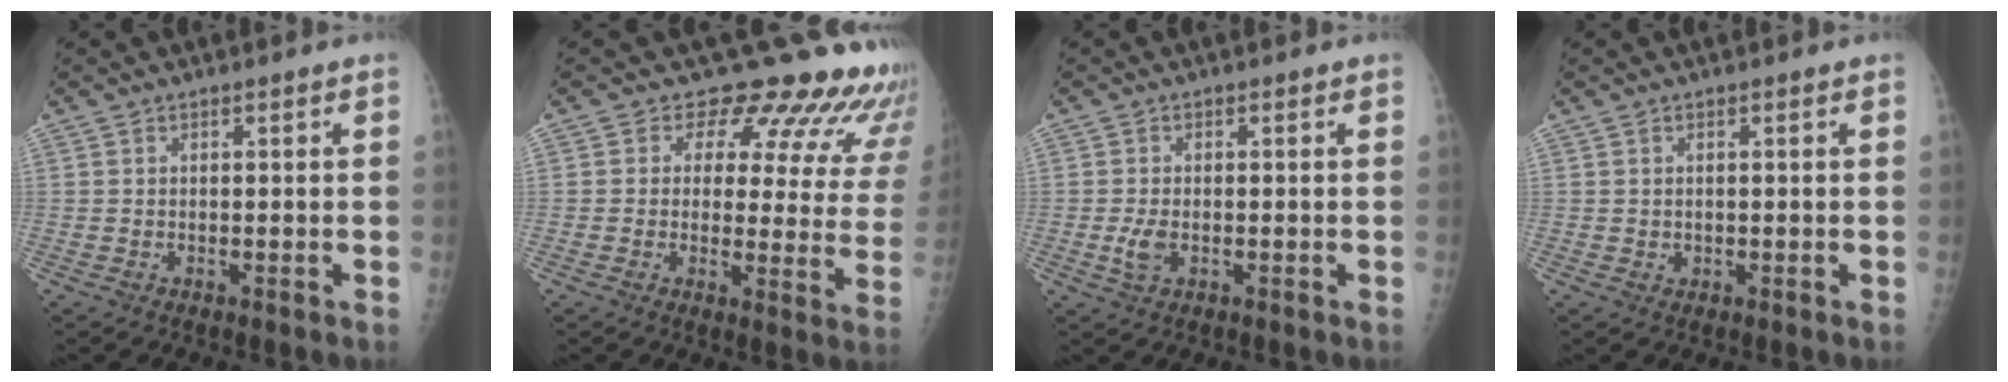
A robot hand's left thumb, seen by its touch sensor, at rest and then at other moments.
{"total": 17.3, "force": [15.2, 6.6, 5.0], "torque": [-0.002, -0.108, 0.150]}
{"total": 3.0, "force": [-0.6, 1.8, 2.4], "torque": [-0.051, -0.004, -0.011]}
{"total": 0.7, "force": [0.1, 0.7, 0.2], "torque": [0.000, 0.000, 0.003]}